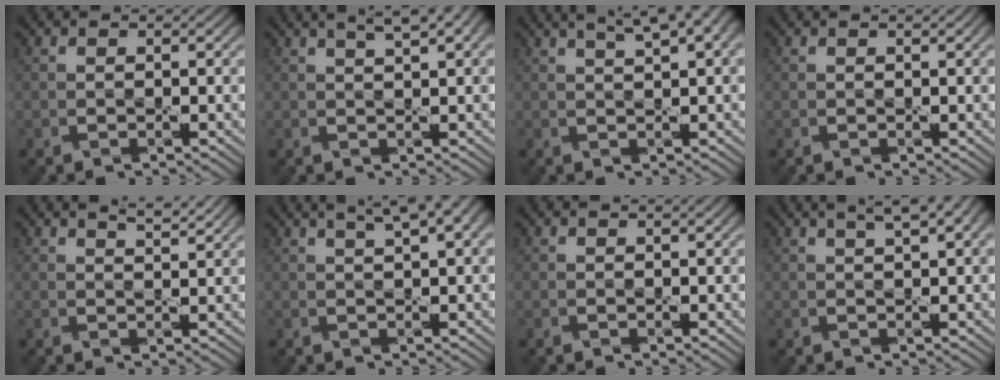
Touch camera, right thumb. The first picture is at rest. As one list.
[{"total": 5.4, "force": [3.0, 1.3, 4.3], "torque": [-0.062, 0.019, 0.027]}, {"total": 7.3, "force": [4.1, 1.9, 5.7], "torque": [-0.078, 0.026, 0.045]}, {"total": 0.6, "force": [0.4, 0.0, 0.4], "torque": [-0.008, 0.003, 0.004]}, {"total": 3.1, "force": [2.4, 0.6, 1.9], "torque": [-0.024, 0.000, 0.033]}, {"total": 6.6, "force": [3.6, 1.7, 5.3], "torque": [-0.072, 0.024, 0.037]}, {"total": 0.5, "force": [0.3, 0.0, 0.5], "torque": [-0.009, 0.006, 0.002]}, {"total": 5.9, "force": [3.0, 1.6, 4.7], "torque": [-0.063, 0.025, 0.026]}]